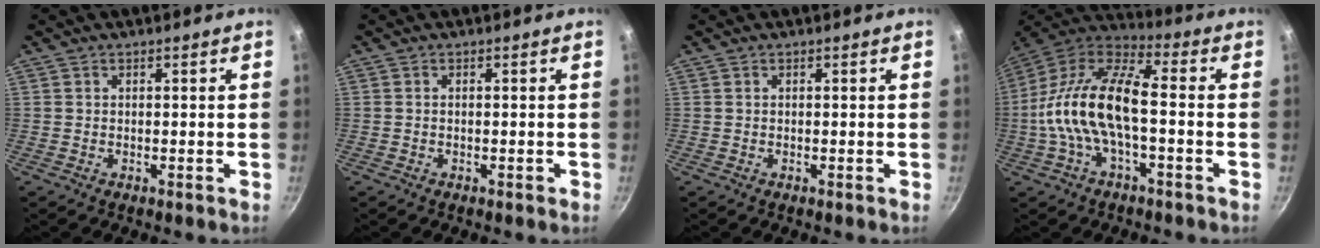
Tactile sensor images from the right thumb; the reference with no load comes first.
{"total": 0.6, "force": [-0.3, 0.3, 0.4], "torque": [-0.008, 0.005, -0.006]}
{"total": 0.0}
{"total": 17.6, "force": [-2.2, 7.8, 15.7], "torque": [-0.299, 0.043, -0.058]}